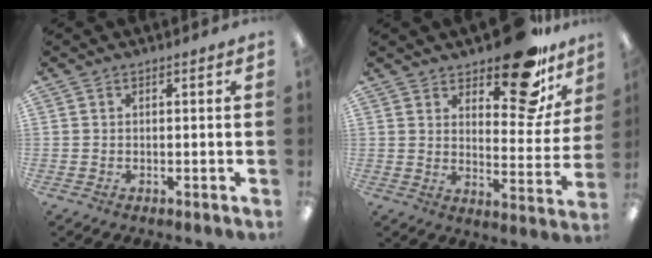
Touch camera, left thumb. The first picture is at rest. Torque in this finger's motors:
{"motor_torque": [1.57, 1.09, 0.85, -0.94, 0.06]}